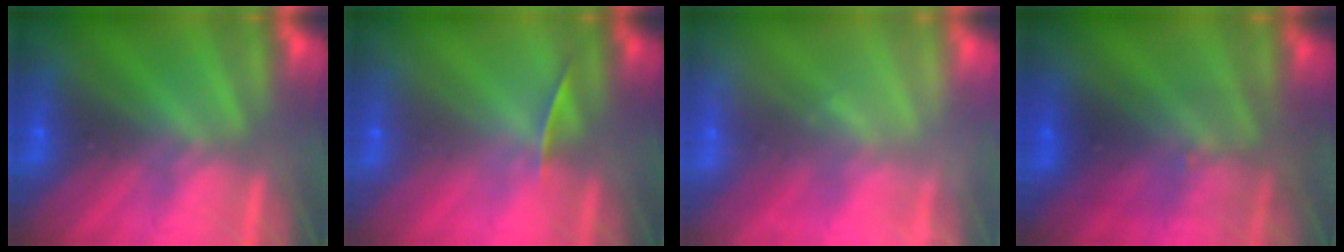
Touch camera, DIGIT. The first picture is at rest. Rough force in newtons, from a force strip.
{"total": 1.3}
{"total": 2.2}
{"total": 2.8}